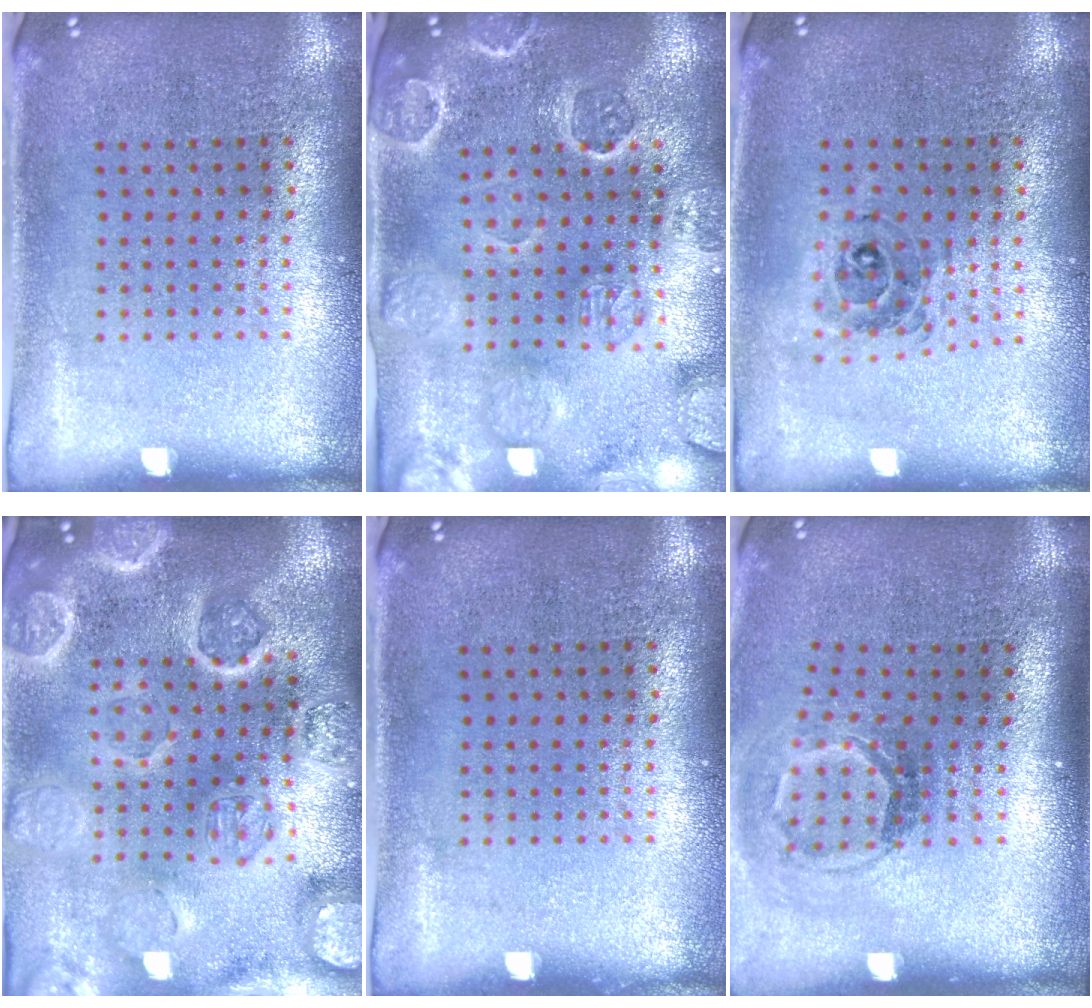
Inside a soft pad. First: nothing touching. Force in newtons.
{"total": 3.2, "press": 3.0, "slide": 1.1}
{"total": 0.8, "press": 0.8, "slide": 0.2}
{"total": 4.7, "press": 4.2, "slide": 2.1}
{"total": 0.0}
{"total": 1.7, "press": 1.2, "slide": 1.3}